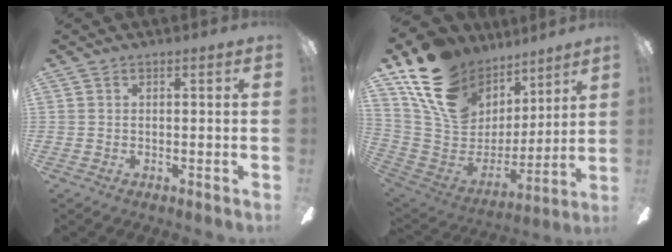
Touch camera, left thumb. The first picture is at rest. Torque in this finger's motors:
{"motor_torque": [0.89, 0.93, 1.39, -1.38, 0.23]}